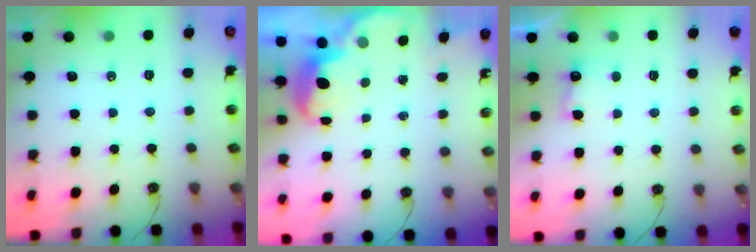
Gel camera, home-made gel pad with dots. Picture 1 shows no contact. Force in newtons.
{"total": 2.5, "press": 2.4, "slide": 0.6}
{"total": 3.7, "press": 3.5, "slide": 1.0}